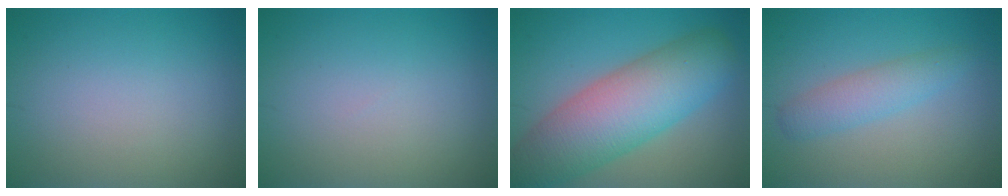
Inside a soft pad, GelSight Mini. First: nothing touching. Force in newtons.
{"total": 0.0}
{"total": 9.8, "press": 9.8, "slide": 0.4}
{"total": 2.8, "press": 2.8, "slide": 0.1}